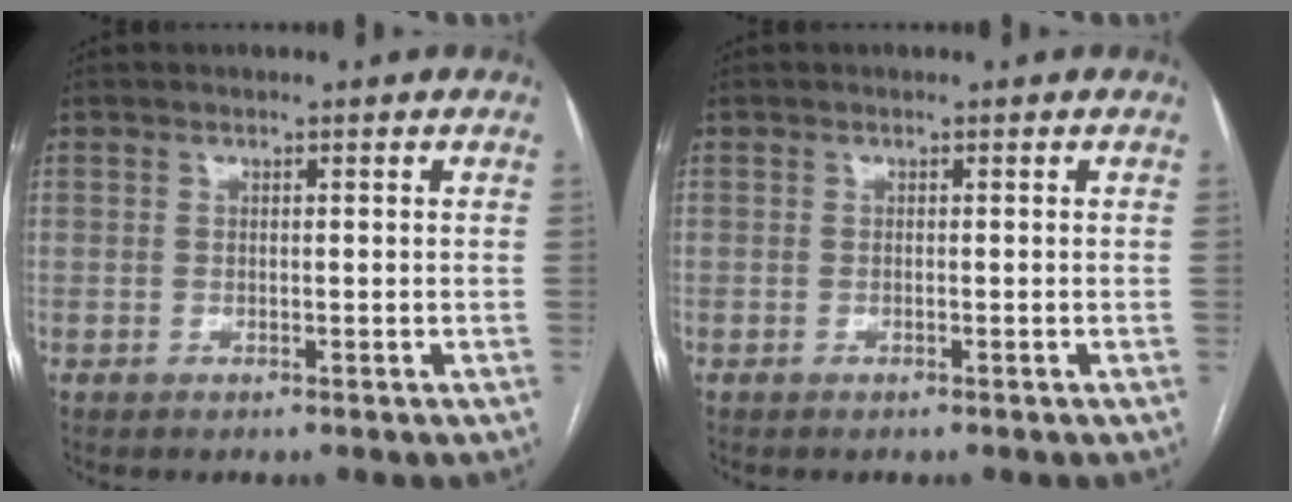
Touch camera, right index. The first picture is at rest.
{"total": 0.0}